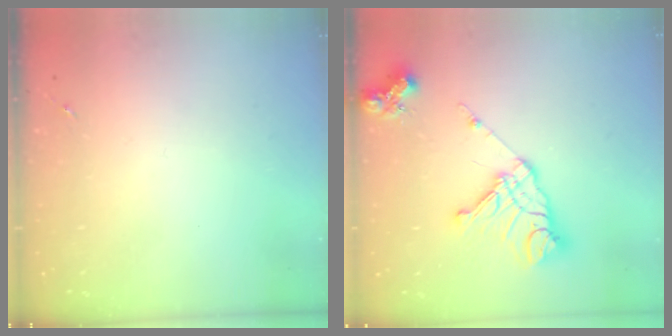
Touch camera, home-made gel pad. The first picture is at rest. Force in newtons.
{"total": 18.6, "press": 18.5, "slide": 2.1}